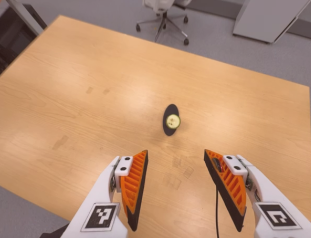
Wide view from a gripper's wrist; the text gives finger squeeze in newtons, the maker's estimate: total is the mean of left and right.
{"total": 0.0}